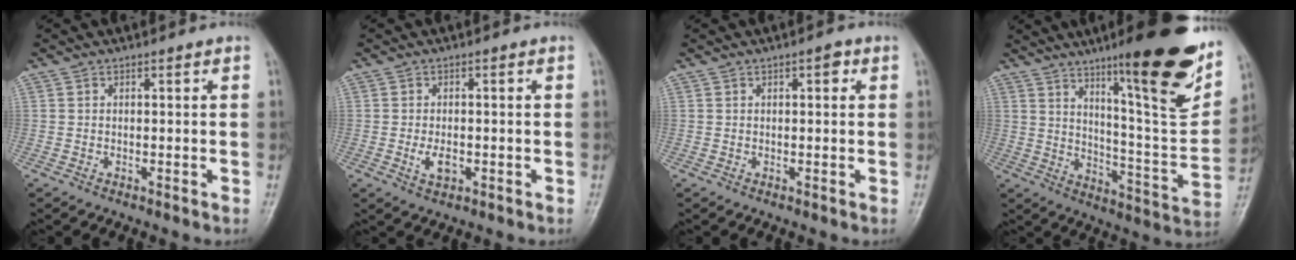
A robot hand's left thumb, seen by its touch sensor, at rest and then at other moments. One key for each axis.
{"total": 3.3, "fx": -0.9, "fy": 1.8, "fz": 2.6, "tx": -0.047, "ty": 0.000, "tz": -0.012}
{"total": 2.0, "fx": 0.8, "fy": 0.8, "fz": 1.6, "tx": -0.020, "ty": 0.002, "tz": 0.008}
{"total": 23.8, "fx": 14.0, "fy": 4.0, "fz": 18.8, "tx": -0.241, "ty": -0.065, "tz": 0.216}